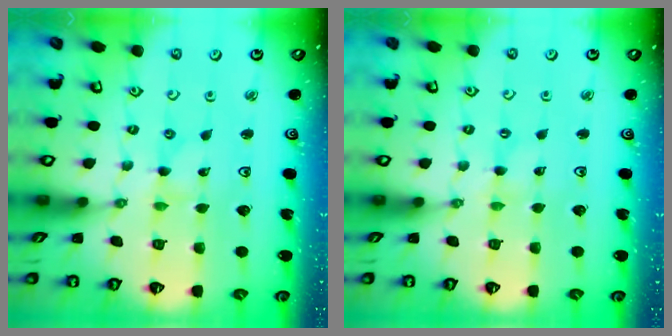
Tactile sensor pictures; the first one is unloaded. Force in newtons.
{"total": 0.0}